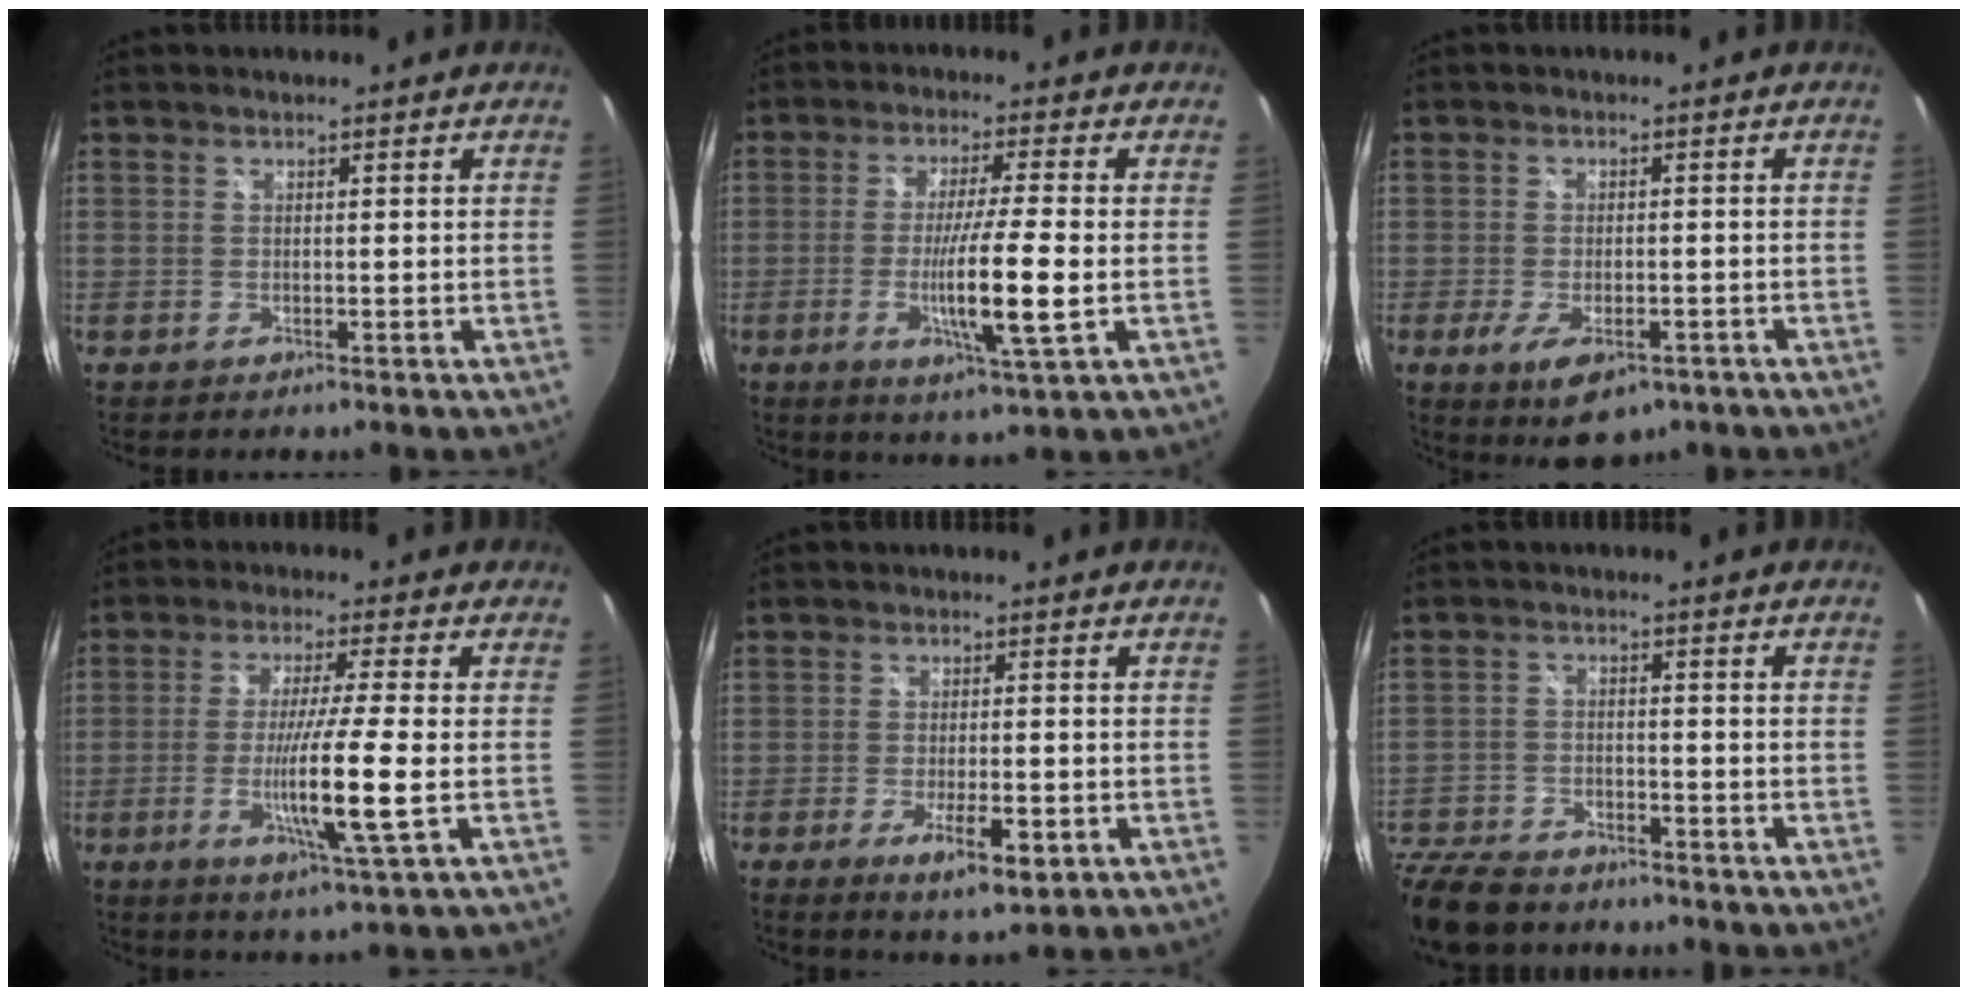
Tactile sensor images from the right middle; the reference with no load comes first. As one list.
[{"total": 10.0, "force": [-2.1, -0.5, 9.8], "torque": [-0.175, -0.017, -0.040]}, {"total": 7.7, "force": [-4.1, 3.6, 5.4], "torque": [-0.107, -0.023, -0.062]}, {"total": 10.2, "force": [-2.2, -1.3, 9.8], "torque": [-0.182, -0.019, -0.043]}, {"total": 6.4, "force": [-2.8, 1.9, 5.4], "torque": [-0.105, -0.015, -0.042]}, {"total": 14.1, "force": [-11.2, 6.5, 5.5], "torque": [-0.162, -0.014, -0.202]}]